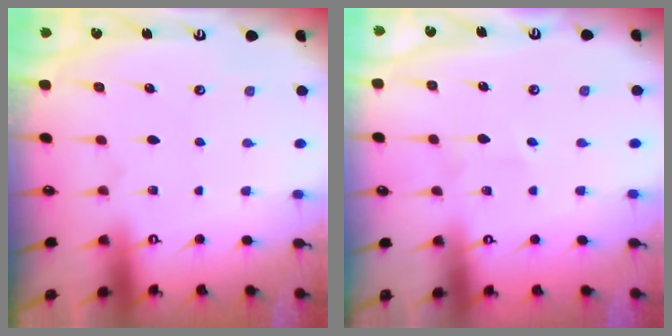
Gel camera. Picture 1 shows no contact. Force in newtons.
{"total": 2.0, "press": 1.8, "slide": 0.9}